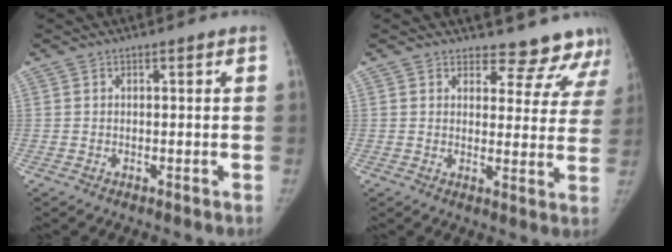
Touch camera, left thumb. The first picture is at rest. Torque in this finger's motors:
{"motor_torque": [0.11, 0.11, 0.01, 0.00, 0.00]}